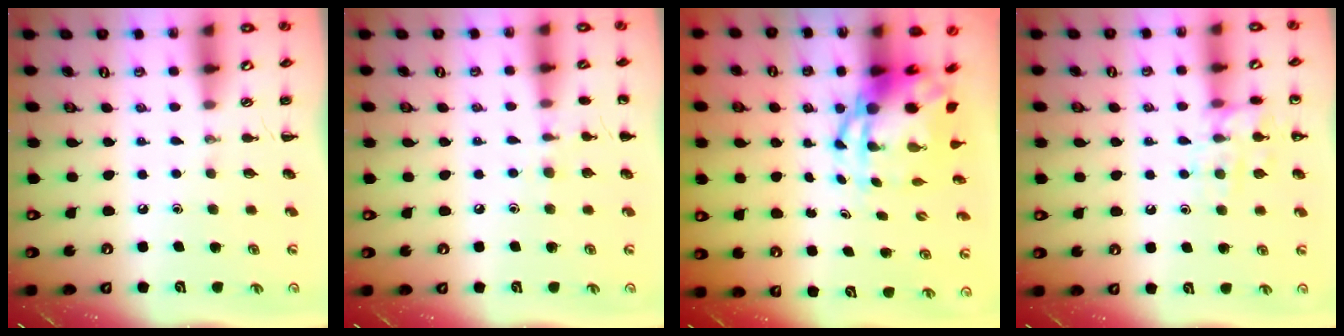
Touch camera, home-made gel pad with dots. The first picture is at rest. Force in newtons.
{"total": 6.9, "press": 6.6, "slide": 2.0}
{"total": 8.3, "press": 7.9, "slide": 2.4}
{"total": 11.9, "press": 11.8, "slide": 0.9}